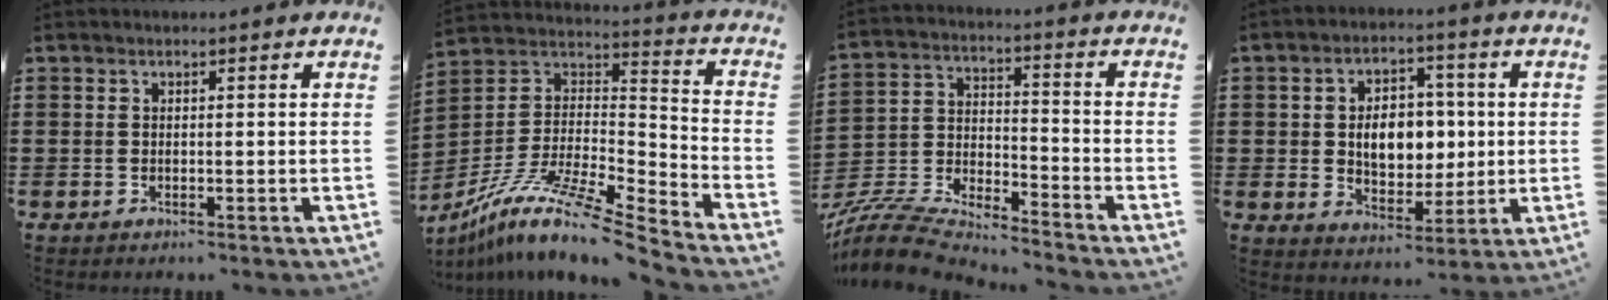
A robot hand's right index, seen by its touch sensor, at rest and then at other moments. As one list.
[{"total": 11.9, "force": [-9.0, 1.3, 7.6], "torque": [-0.150, 0.004, -0.177]}, {"total": 7.1, "force": [-6.8, 1.0, 1.8], "torque": [-0.055, -0.005, -0.143]}, {"total": 7.6, "force": [0.5, 5.4, 5.3], "torque": [-0.092, 0.009, 0.003]}]